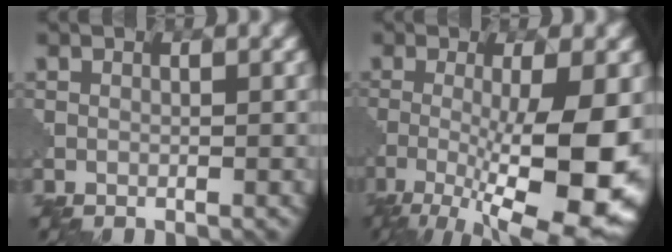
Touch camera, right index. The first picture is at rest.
{"total": 12.4, "force": [-3.3, 3.4, 11.5], "torque": [-0.188, -0.018, -0.046]}